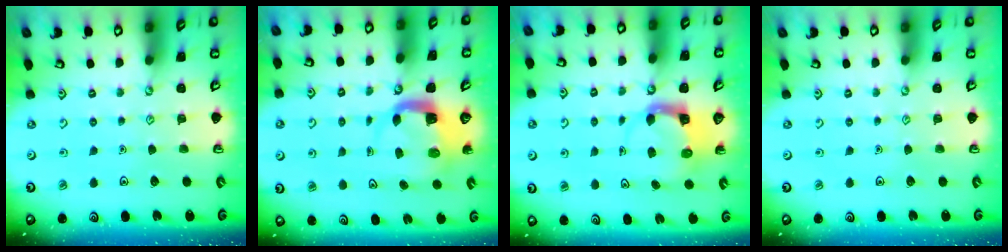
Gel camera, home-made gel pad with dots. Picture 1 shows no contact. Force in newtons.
{"total": 4.1, "press": 4.1, "slide": 0.5}
{"total": 3.6, "press": 3.5, "slide": 0.4}
{"total": 0.0}